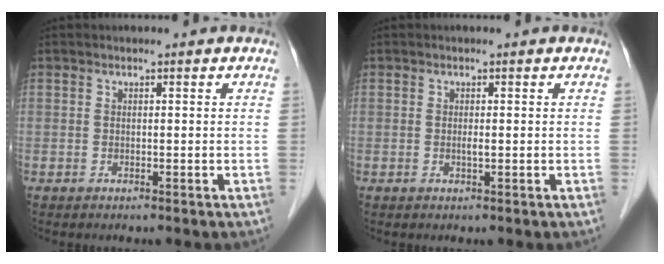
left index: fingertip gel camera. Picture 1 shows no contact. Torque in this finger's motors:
{"motor_torque": [0.18, 0.12, 0.00, 0.03]}